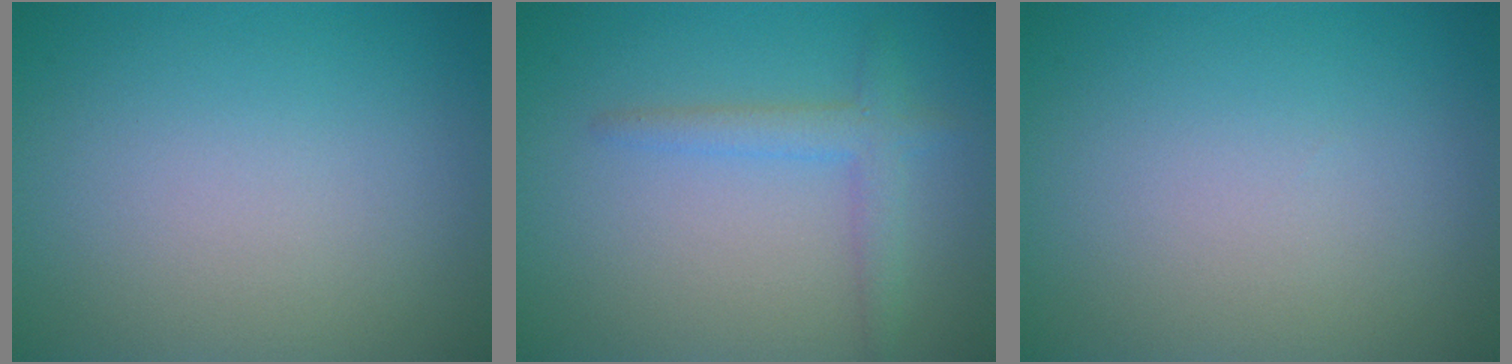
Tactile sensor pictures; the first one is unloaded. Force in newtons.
{"total": 2.3, "press": 2.3, "slide": 0.2}
{"total": 0.0}